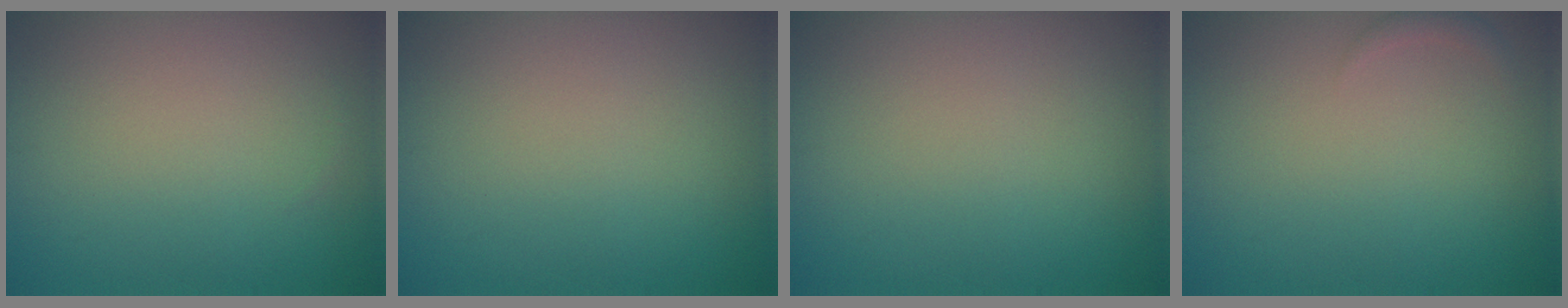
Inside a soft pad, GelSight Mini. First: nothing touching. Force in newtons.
{"total": 0.0}
{"total": 0.0}
{"total": 0.7, "press": 0.7, "slide": 0.1}